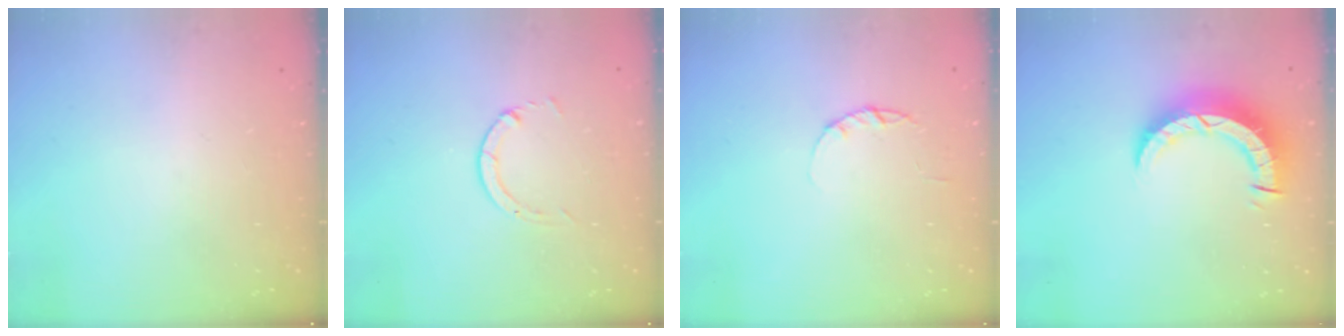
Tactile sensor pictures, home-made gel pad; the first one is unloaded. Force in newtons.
{"total": 1.3, "press": 1.2, "slide": 0.3}
{"total": 2.2, "press": 2.2, "slide": 0.4}
{"total": 8.6, "press": 8.5, "slide": 0.9}